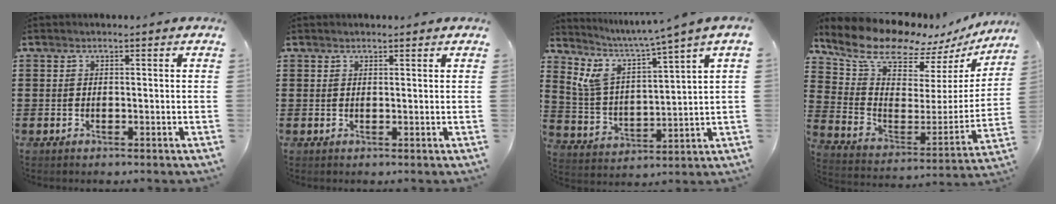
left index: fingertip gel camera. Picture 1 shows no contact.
{"total": 0.6, "force": [0.6, 0.2, 0.2], "torque": [-0.004, 0.001, 0.011]}
{"total": 5.6, "force": [4.4, 0.5, 3.5], "torque": [-0.100, -0.035, 0.065]}
{"total": 11.1, "force": [9.8, 3.3, 4.2], "torque": [-0.118, -0.075, 0.169]}